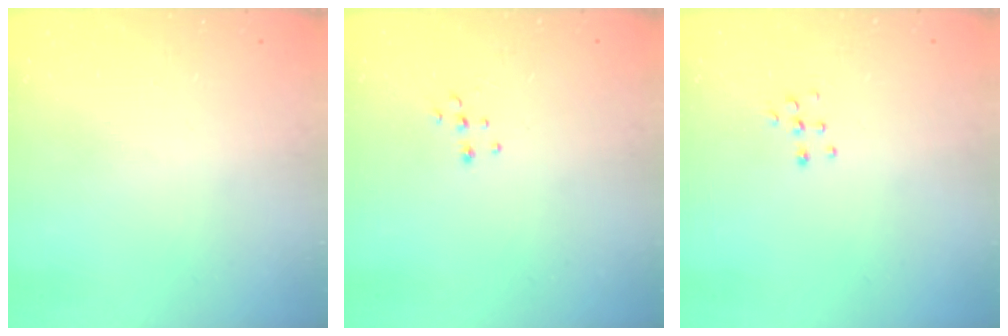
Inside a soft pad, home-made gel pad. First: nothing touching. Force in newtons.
{"total": 6.7, "press": 6.7, "slide": 0.6}
{"total": 5.9, "press": 5.9, "slide": 0.4}